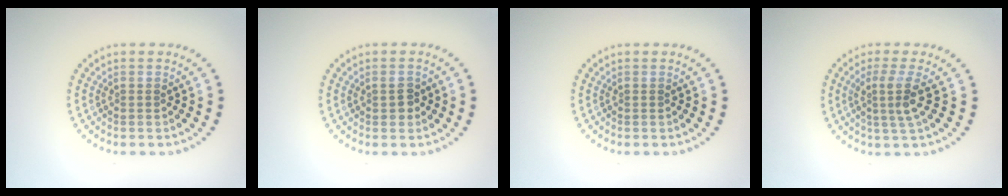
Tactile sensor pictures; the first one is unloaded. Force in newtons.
{"total": 1.4, "press": 1.4, "slide": 0.2}
{"total": 0.0}
{"total": 2.7, "press": 2.0, "slide": 1.8}